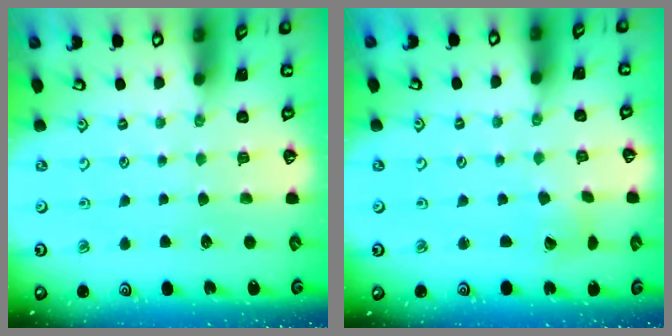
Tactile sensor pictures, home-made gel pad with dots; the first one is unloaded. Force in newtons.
{"total": 2.2, "press": 2.2, "slide": 0.2}